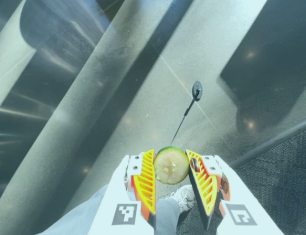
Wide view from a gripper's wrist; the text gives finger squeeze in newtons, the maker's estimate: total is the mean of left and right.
{"total": 9.3, "left": 9.3, "right": 9.4}